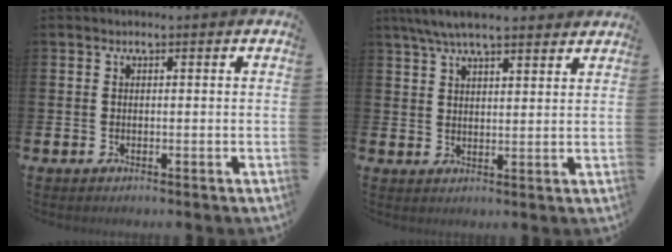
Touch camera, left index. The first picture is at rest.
{"total": 6.0, "force": [5.4, 1.1, 2.4], "torque": [-0.060, -0.010, 0.100]}